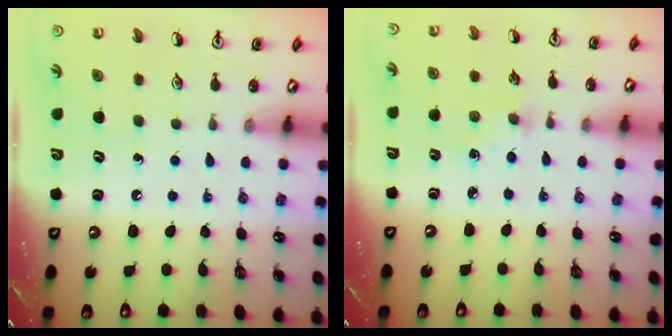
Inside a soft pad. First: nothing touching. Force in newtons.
{"total": 3.4, "press": 3.4, "slide": 0.5}